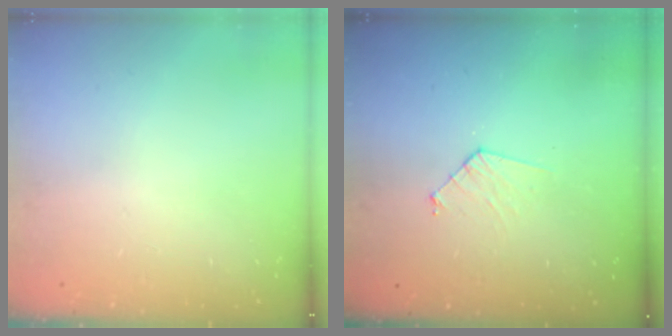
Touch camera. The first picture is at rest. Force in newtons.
{"total": 5.8, "press": 5.8, "slide": 0.5}